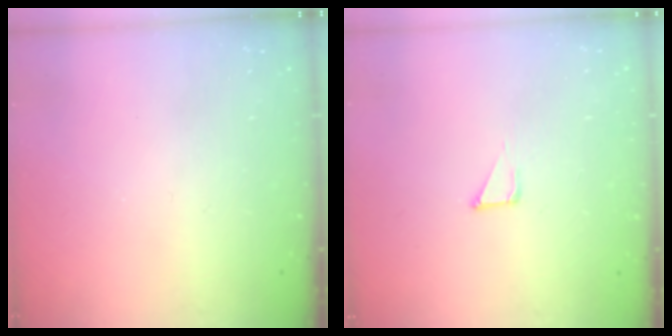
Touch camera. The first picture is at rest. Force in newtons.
{"total": 2.7, "press": 2.7, "slide": 0.3}